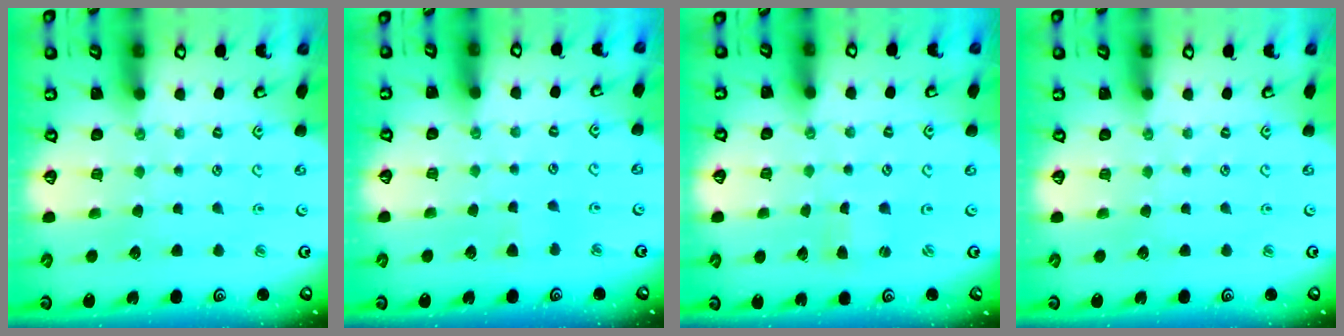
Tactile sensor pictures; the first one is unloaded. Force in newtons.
{"total": 3.8, "press": 3.8, "slide": 0.6}
{"total": 1.0, "press": 1.0, "slide": 0.3}
{"total": 0.0}